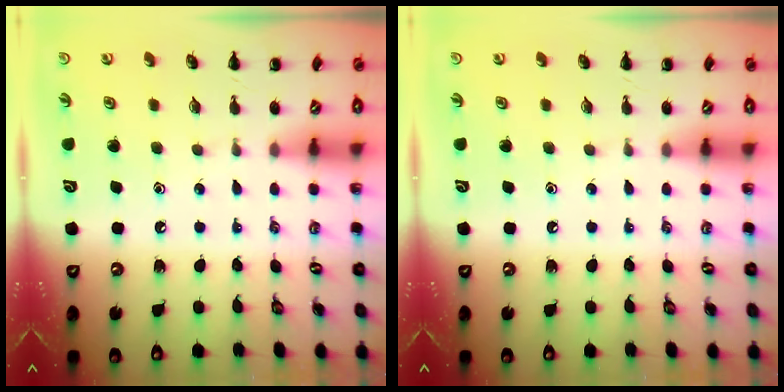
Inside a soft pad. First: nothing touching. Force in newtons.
{"total": 0.0}